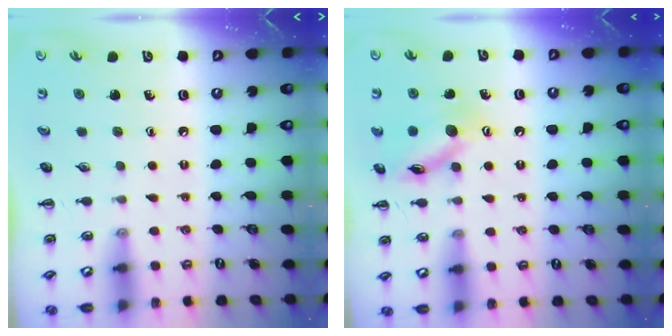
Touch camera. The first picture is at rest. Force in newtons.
{"total": 12.8, "press": 12.7, "slide": 0.7}